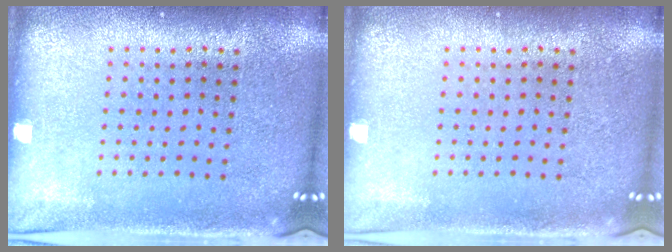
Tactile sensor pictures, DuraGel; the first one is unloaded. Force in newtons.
{"total": 0.0}